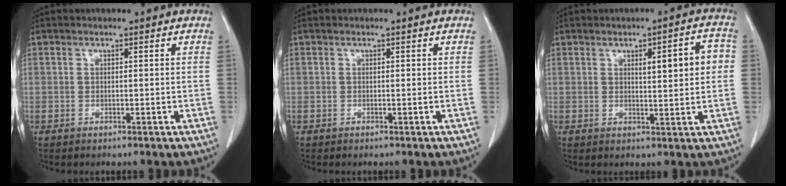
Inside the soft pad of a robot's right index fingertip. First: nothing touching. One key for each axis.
{"total": 0.0}
{"total": 6.4, "fx": 1.2, "fy": 1.3, "fz": 6.1, "tx": -0.085, "ty": 0.015, "tz": 0.018}